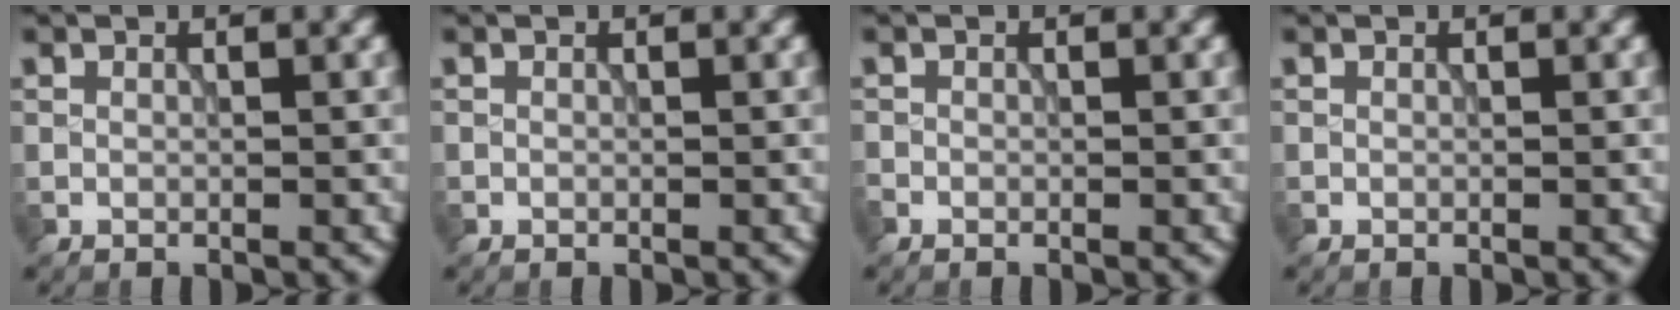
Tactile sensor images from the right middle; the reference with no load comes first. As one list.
[{"total": 0.0}, {"total": 0.5, "force": [-0.4, 0.3, 0.0], "torque": [0.002, -0.003, -0.009]}, {"total": 0.0}]